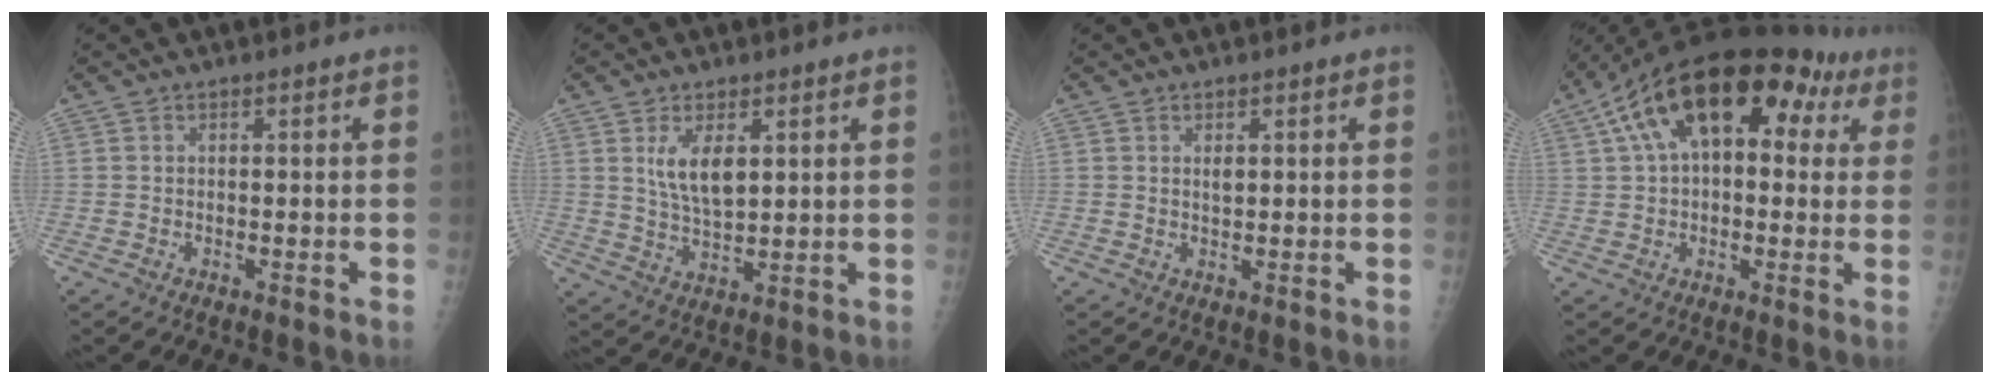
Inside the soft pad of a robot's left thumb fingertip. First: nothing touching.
{"total": 6.9, "force": [2.6, 3.2, 5.5], "torque": [-0.092, -0.019, 0.059]}
{"total": 1.2, "force": [0.5, 0.5, 0.9], "torque": [-0.012, -0.005, 0.012]}
{"total": 19.2, "force": [7.1, 10.6, 14.3], "torque": [-0.205, 0.047, 0.104]}